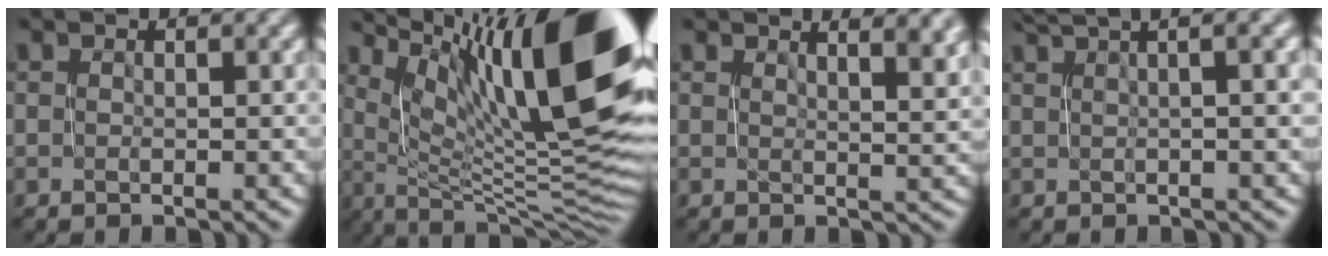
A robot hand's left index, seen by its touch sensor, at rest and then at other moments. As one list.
[{"total": 16.5, "force": [7.4, 4.8, 13.9], "torque": [-0.217, 0.024, 0.142]}, {"total": 6.1, "force": [3.2, 2.3, 4.6], "torque": [-0.029, 0.013, 0.030]}, {"total": 9.1, "force": [4.2, 3.0, 7.4], "torque": [-0.080, 0.035, 0.036]}]